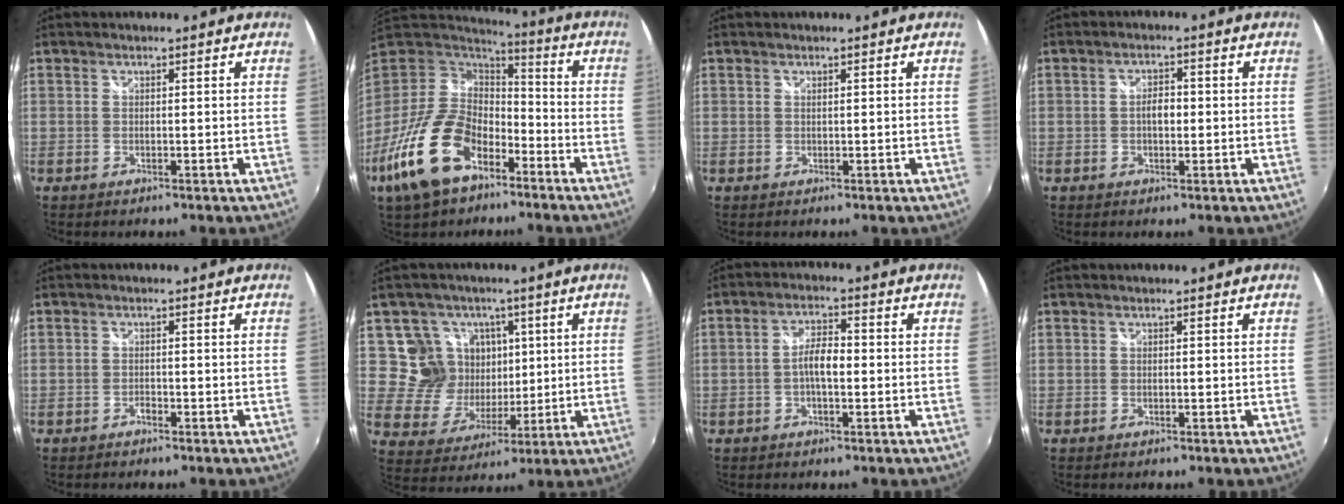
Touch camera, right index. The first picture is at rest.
{"total": 20.3, "force": [-10.8, 11.8, 12.5], "torque": [-0.278, -0.021, -0.196]}
{"total": 0.0}
{"total": 2.8, "force": [-0.2, 1.6, 2.3], "torque": [-0.039, 0.005, -0.005]}
{"total": 0.8, "force": [-0.7, 0.4, 0.3], "torque": [-0.006, -0.001, -0.014]}
{"total": 10.9, "force": [3.9, 9.9, 2.4], "torque": [-0.067, 0.001, 0.076]}
{"total": 4.4, "force": [-0.8, 1.5, 4.0], "torque": [-0.075, 0.010, -0.016]}
{"total": 0.0}